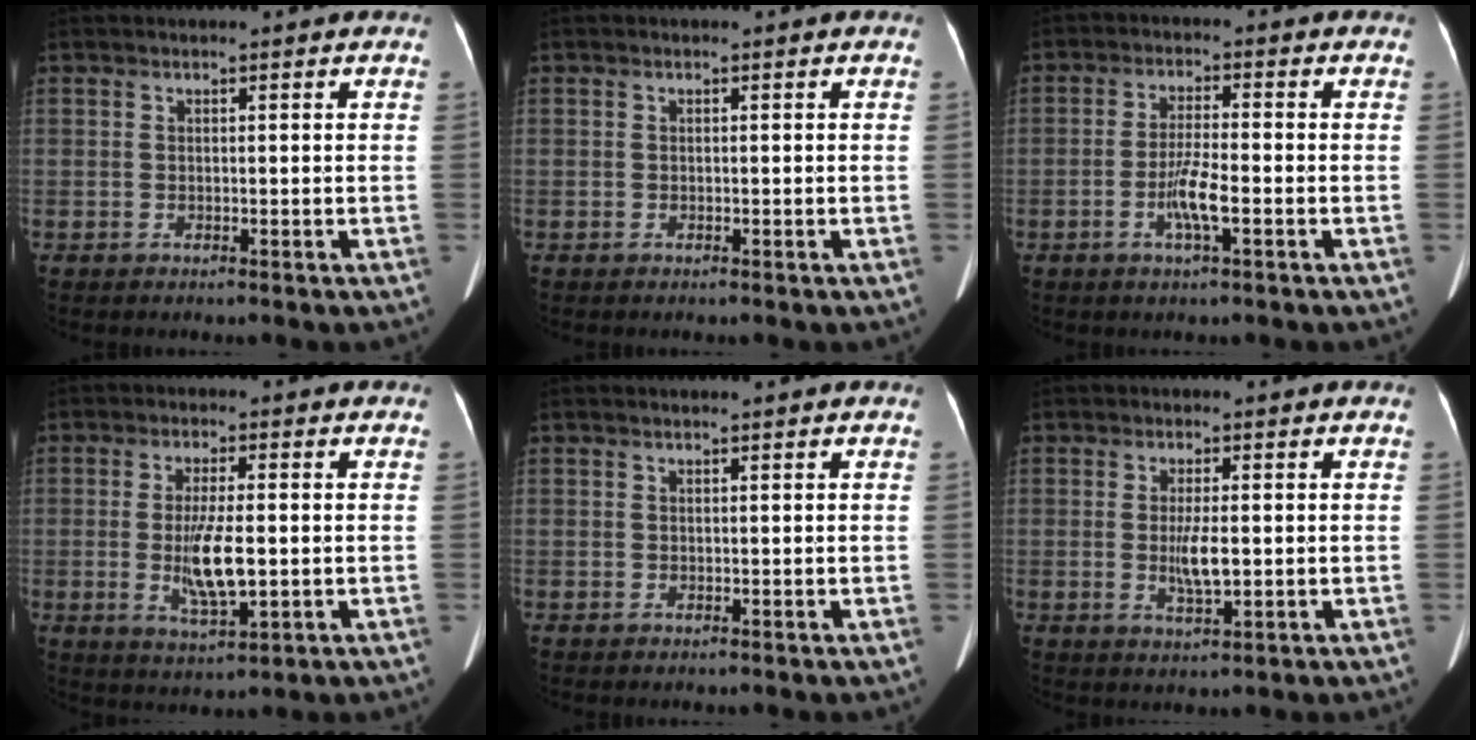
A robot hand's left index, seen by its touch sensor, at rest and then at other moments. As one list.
[{"total": 0.0}, {"total": 4.7, "force": [-1.7, 0.2, 4.4], "torque": [-0.088, -0.008, -0.035]}, {"total": 6.8, "force": [-0.6, 1.3, 6.7], "torque": [-0.130, -0.017, -0.011]}, {"total": 1.4, "force": [1.3, -0.1, 0.6], "torque": [-0.009, 0.015, 0.020]}, {"total": 3.6, "force": [-0.1, 0.6, 3.6], "torque": [-0.067, -0.008, 0.000]}]